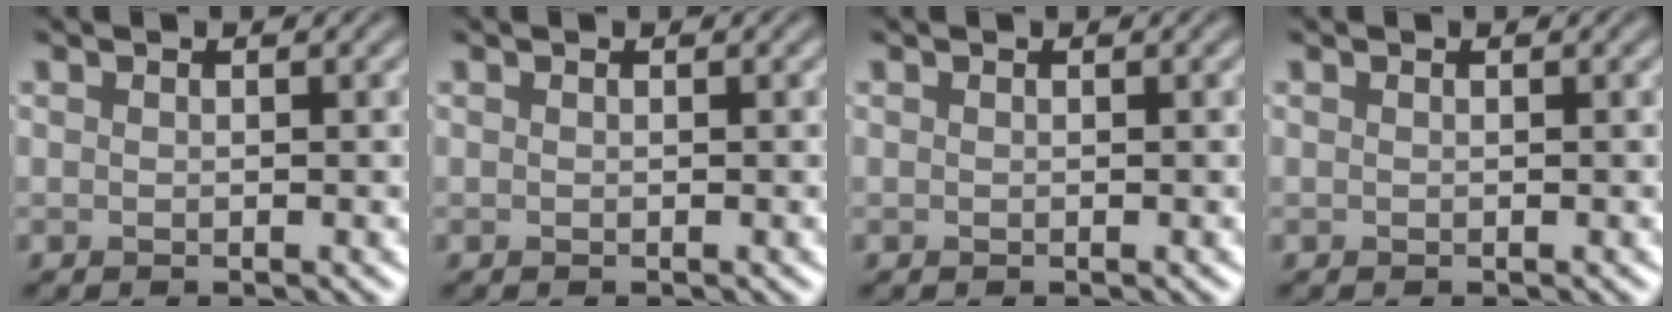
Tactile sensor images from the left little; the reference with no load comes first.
{"total": 0.0}
{"total": 0.0}
{"total": 0.0}